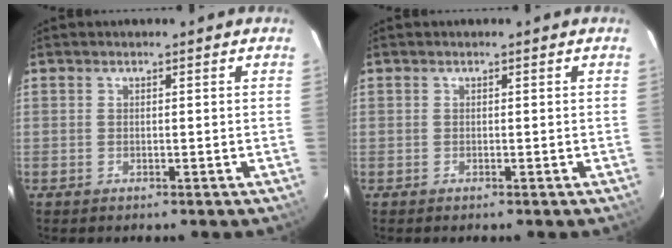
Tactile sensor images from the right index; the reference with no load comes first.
{"total": 1.2, "force": [-0.3, -0.3, -1.1], "torque": [0.018, -0.001, -0.009]}